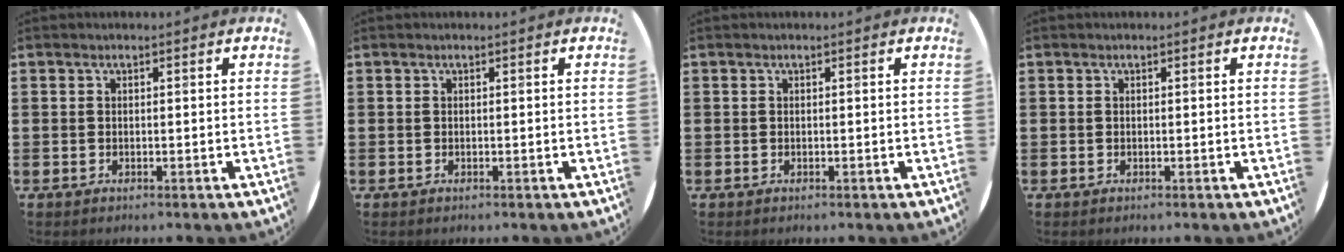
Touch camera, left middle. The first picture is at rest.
{"total": 0.0}
{"total": 0.0}
{"total": 0.0}